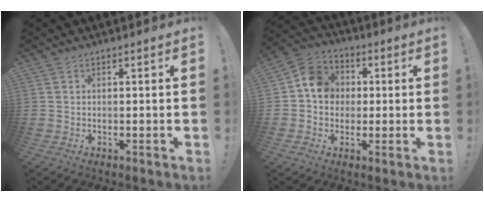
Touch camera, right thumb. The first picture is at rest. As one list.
[{"total": 10.9, "force": [1.1, 9.6, 4.9], "torque": [-0.063, 0.015, 0.027]}]